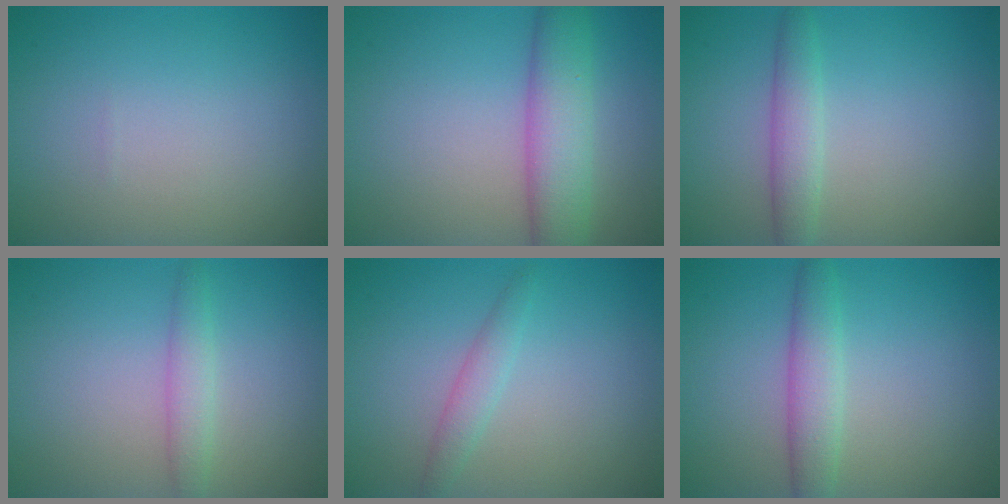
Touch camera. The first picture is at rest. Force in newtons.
{"total": 5.5, "press": 5.5, "slide": 0.4}
{"total": 2.5, "press": 2.5, "slide": 0.0}
{"total": 1.9, "press": 1.9, "slide": 0.1}
{"total": 1.6, "press": 1.6, "slide": 0.1}
{"total": 2.4, "press": 2.4, "slide": 0.2}